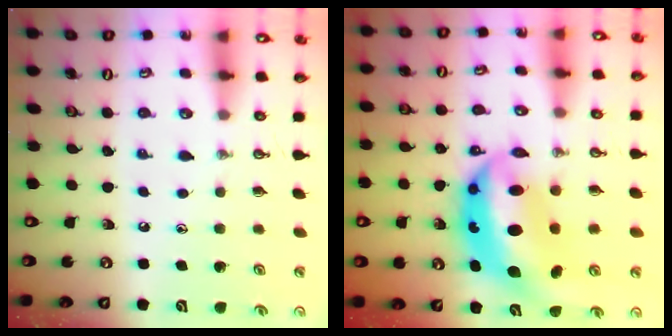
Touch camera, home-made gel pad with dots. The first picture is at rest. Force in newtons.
{"total": 15.4, "press": 15.4, "slide": 1.3}